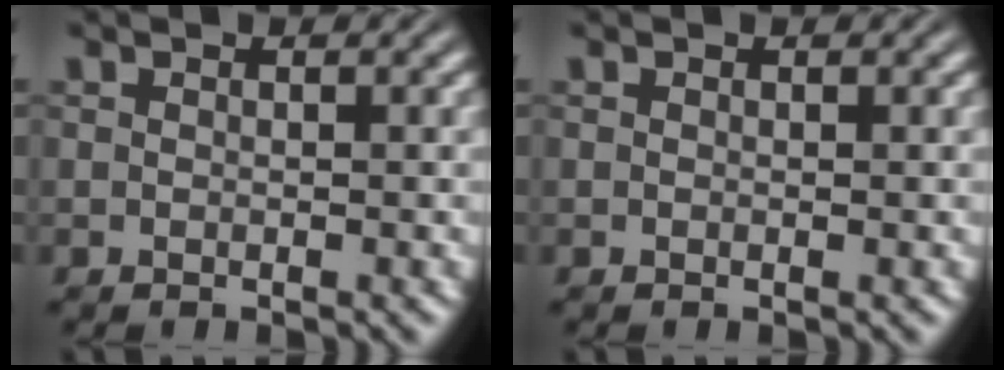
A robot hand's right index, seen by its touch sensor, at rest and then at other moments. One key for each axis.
{"total": 0.0}